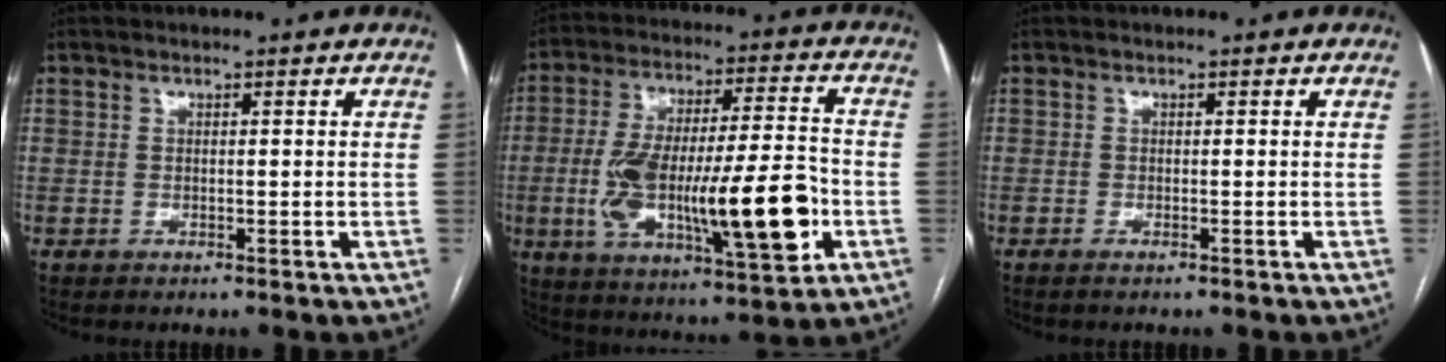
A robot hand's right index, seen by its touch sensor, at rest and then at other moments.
{"total": 22.1, "force": [-4.8, 4.6, 21.0], "torque": [-0.361, 0.001, -0.066]}
{"total": 0.7, "force": [-0.5, 0.0, 0.4], "torque": [-0.009, -0.001, -0.010]}